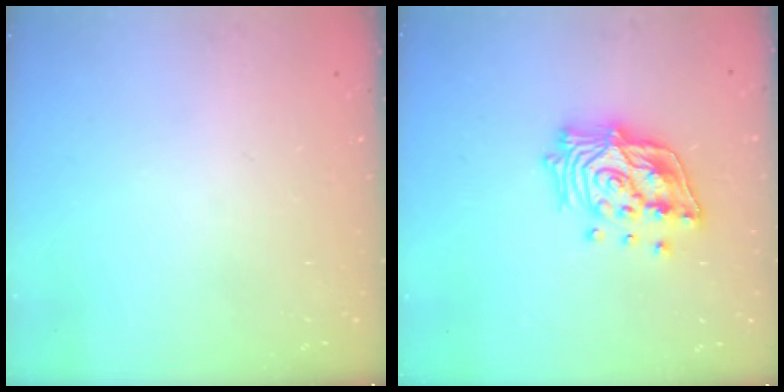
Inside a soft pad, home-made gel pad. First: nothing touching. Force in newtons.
{"total": 17.1, "press": 16.9, "slide": 2.5}